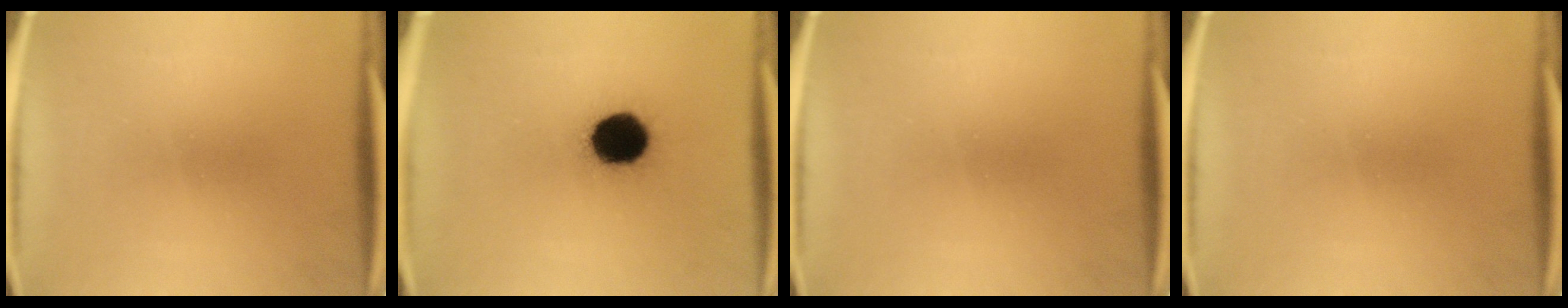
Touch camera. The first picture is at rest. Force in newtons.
{"total": 14.5}
{"total": 0.0}
{"total": 0.0}